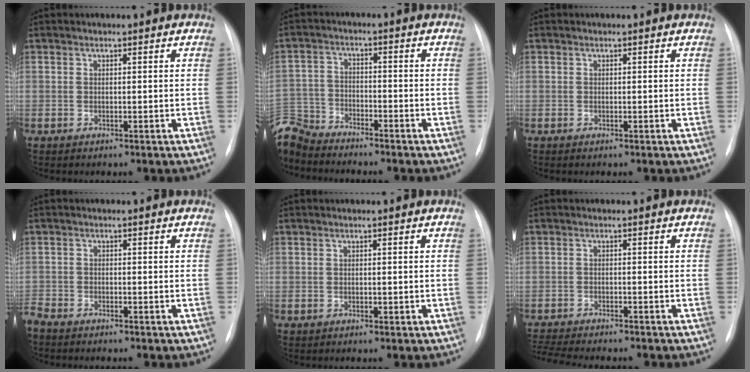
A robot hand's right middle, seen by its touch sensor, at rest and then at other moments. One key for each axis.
{"total": 9.6, "fx": -9.1, "fy": 2.5, "fz": 1.2, "tx": -0.037, "ty": 0.003, "tz": -0.174}
{"total": 0.0}
{"total": 4.1, "fx": -3.6, "fy": 1.4, "fz": 1.5, "tx": -0.027, "ty": -0.005, "tz": -0.057}
{"total": 0.0}
{"total": 9.6, "fx": -8.6, "fy": 1.3, "fz": 3.9, "tx": -0.063, "ty": -0.010, "tz": -0.129}